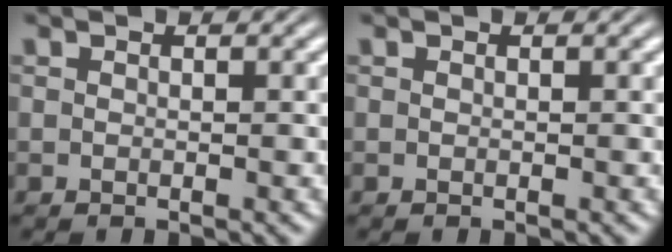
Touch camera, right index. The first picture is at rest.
{"total": 0.0}